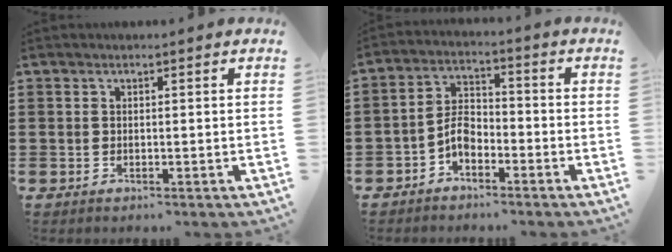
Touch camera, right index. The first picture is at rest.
{"total": 4.6, "force": [-2.4, 2.7, 2.9], "torque": [-0.067, 0.007, -0.050]}